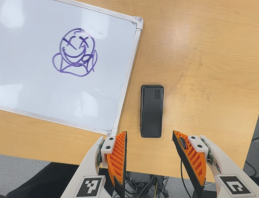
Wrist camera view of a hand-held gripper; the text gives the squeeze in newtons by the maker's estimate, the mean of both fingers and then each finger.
{"total": 0.0}